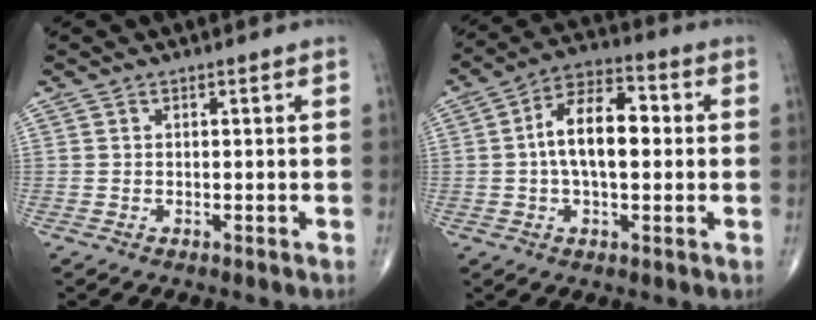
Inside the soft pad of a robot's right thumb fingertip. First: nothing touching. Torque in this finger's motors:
{"motor_torque": [0.33, 0.60, 0.53, -0.24, 0.09]}